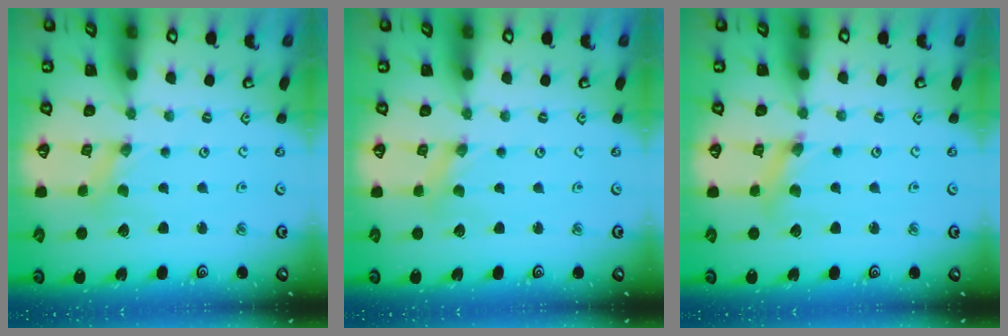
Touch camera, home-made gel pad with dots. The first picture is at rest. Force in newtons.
{"total": 0.6, "press": 0.6, "slide": 0.1}
{"total": 3.8, "press": 3.7, "slide": 0.6}